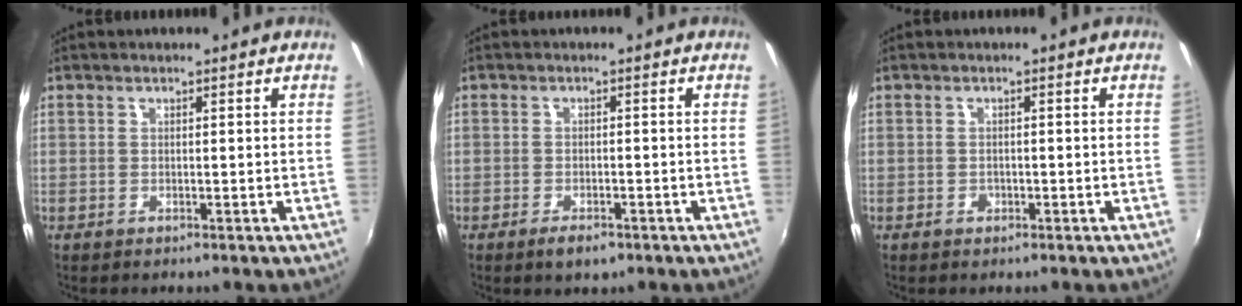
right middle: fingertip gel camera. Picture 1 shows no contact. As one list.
[{"total": 3.2, "force": [-2.1, 1.5, 1.9], "torque": [-0.044, -0.009, -0.037]}, {"total": 1.2, "force": [-0.6, 1.0, 0.2], "torque": [-0.003, -0.002, -0.008]}]